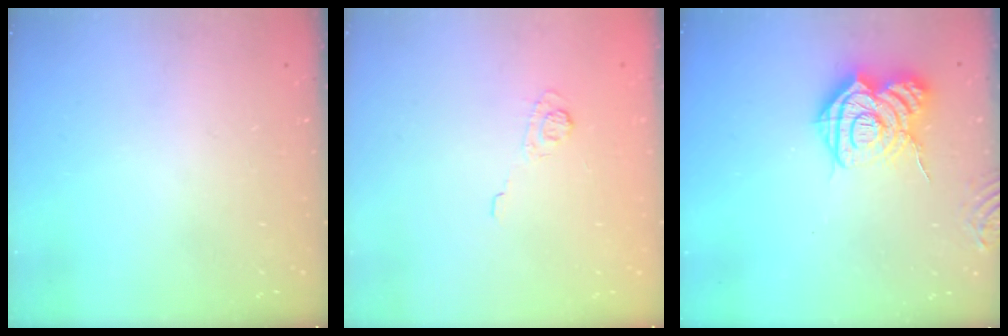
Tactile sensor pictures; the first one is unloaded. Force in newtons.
{"total": 3.4, "press": 3.1, "slide": 1.5}
{"total": 16.2, "press": 16.1, "slide": 1.5}